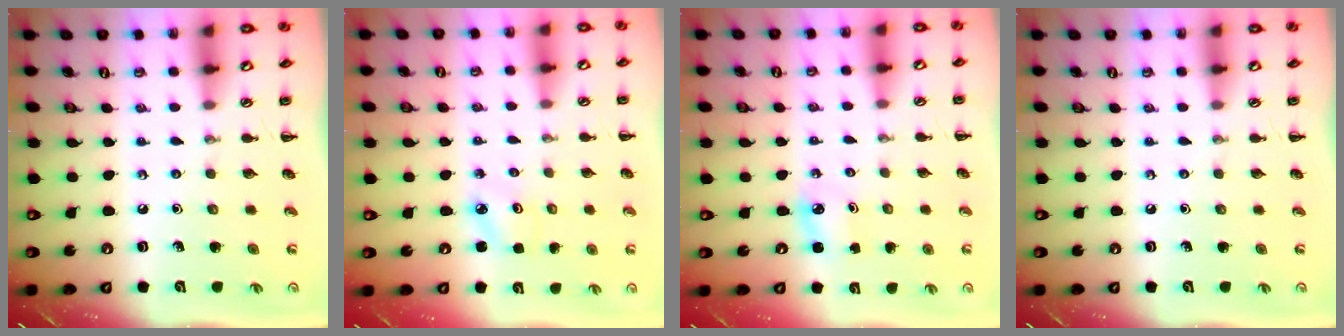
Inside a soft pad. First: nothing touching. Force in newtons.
{"total": 2.3, "press": 2.2, "slide": 0.6}
{"total": 2.9, "press": 2.8, "slide": 0.5}
{"total": 0.0}